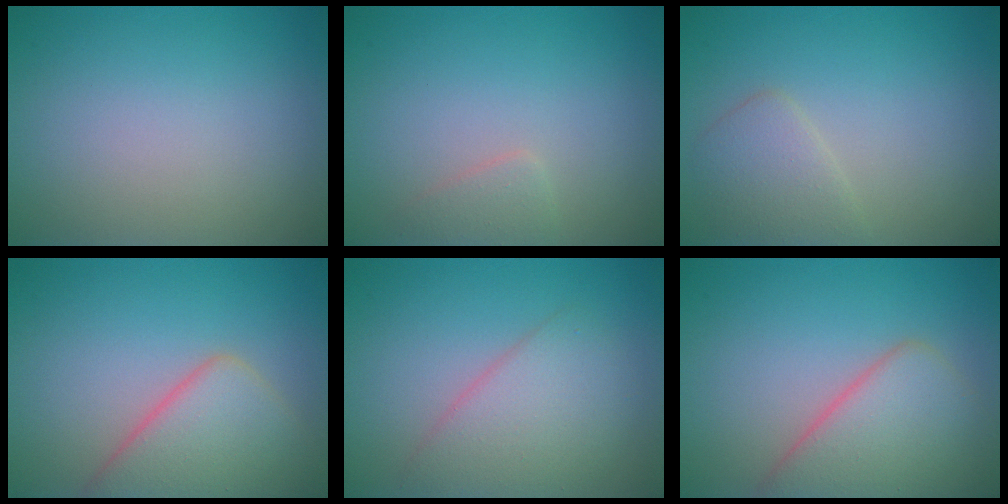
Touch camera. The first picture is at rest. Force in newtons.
{"total": 1.2, "press": 1.2, "slide": 0.1}
{"total": 2.5, "press": 2.5, "slide": 0.2}
{"total": 6.1, "press": 6.1, "slide": 0.3}
{"total": 3.9, "press": 3.9, "slide": 0.0}
{"total": 6.0, "press": 6.0, "slide": 0.4}